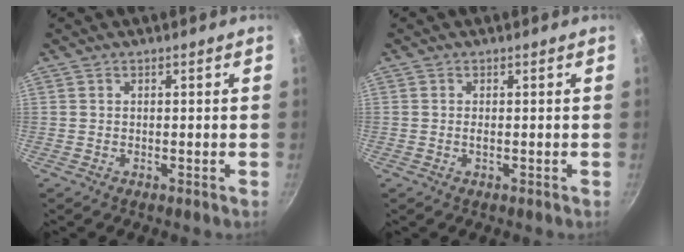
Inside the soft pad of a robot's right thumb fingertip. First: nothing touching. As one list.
[{"total": 0.7, "force": [-0.1, 0.3, 0.6], "torque": [-0.011, -0.001, -0.002]}]